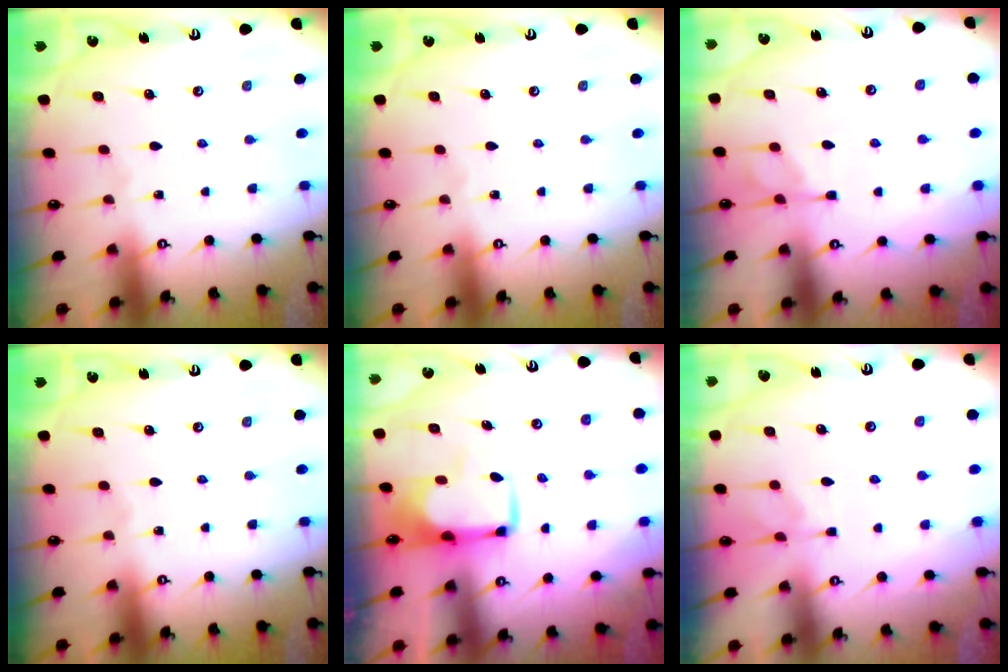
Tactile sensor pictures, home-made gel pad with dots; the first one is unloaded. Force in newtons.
{"total": 0.0}
{"total": 1.3, "press": 0.4, "slide": 1.2}
{"total": 0.0}
{"total": 1.5, "press": 1.5, "slide": 0.5}
{"total": 3.6, "press": 3.4, "slide": 1.2}